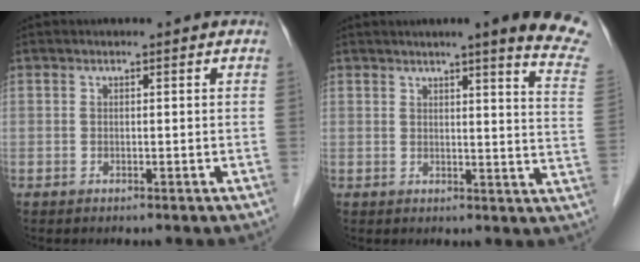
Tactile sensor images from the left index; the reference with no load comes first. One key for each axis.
{"total": 13.6, "fx": 10.8, "fy": -0.2, "fz": 8.2, "tx": -0.092, "ty": -0.043, "tz": 0.103}